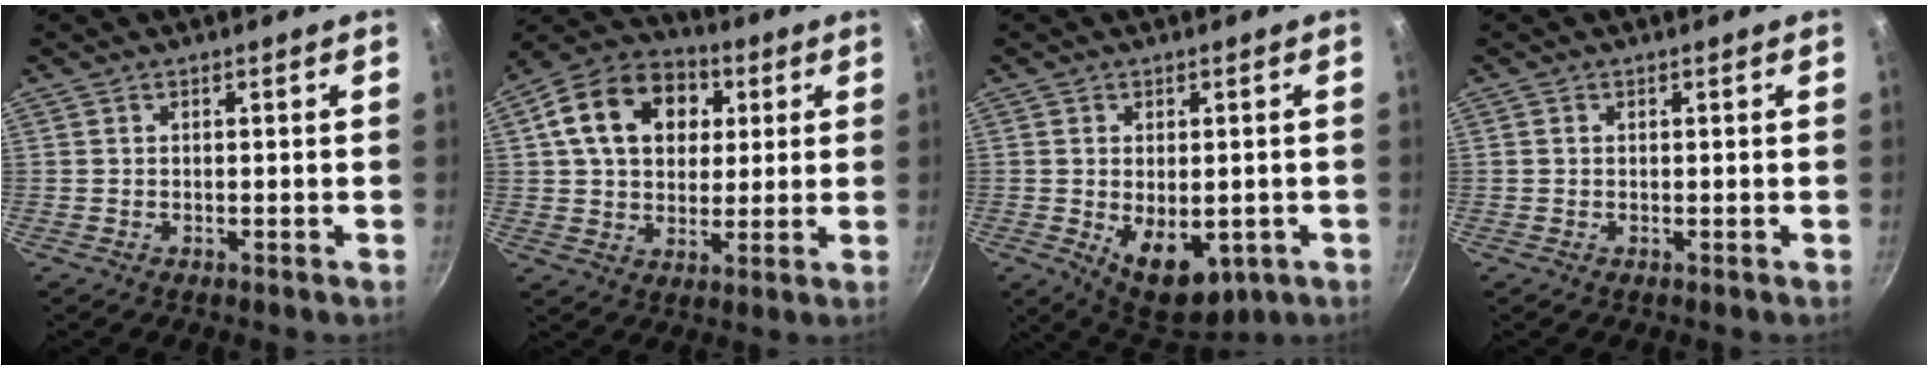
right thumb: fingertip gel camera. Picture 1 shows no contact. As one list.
[{"total": 17.0, "force": [4.7, 12.6, 10.4], "torque": [-0.153, 0.018, 0.068]}, {"total": 11.1, "force": [-2.6, 6.5, 8.6], "torque": [-0.098, -0.008, -0.018]}, {"total": 0.0}]